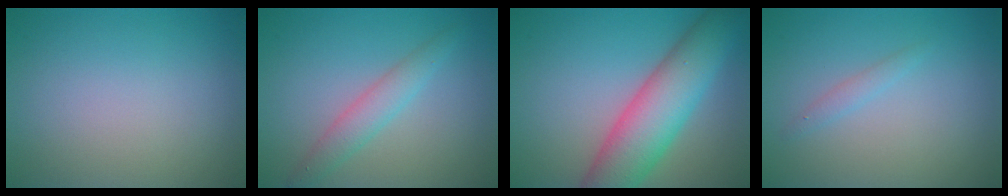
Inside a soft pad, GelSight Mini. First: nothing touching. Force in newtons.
{"total": 2.4, "press": 2.4, "slide": 0.1}
{"total": 8.4, "press": 8.4, "slide": 0.3}
{"total": 0.9, "press": 0.9, "slide": 0.1}